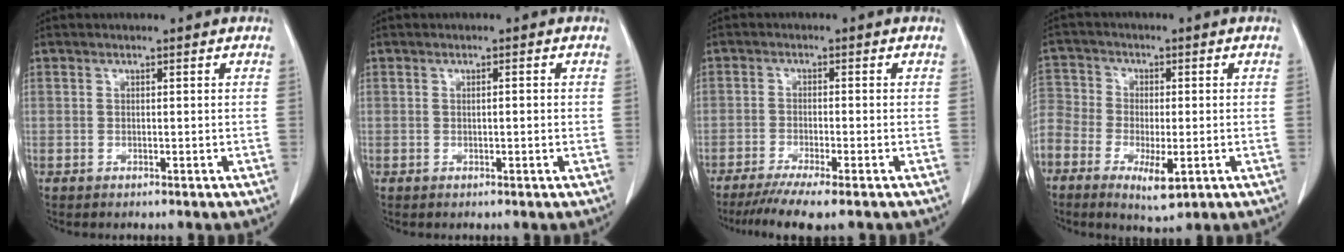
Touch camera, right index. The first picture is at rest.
{"total": 1.2, "force": [0.1, 0.2, 1.2], "torque": [-0.022, 0.003, 0.001]}
{"total": 6.8, "force": [-5.1, -0.3, 4.5], "torque": [-0.067, -0.016, -0.084]}
{"total": 11.1, "force": [-4.8, 6.6, 7.6], "torque": [-0.174, -0.005, -0.089]}